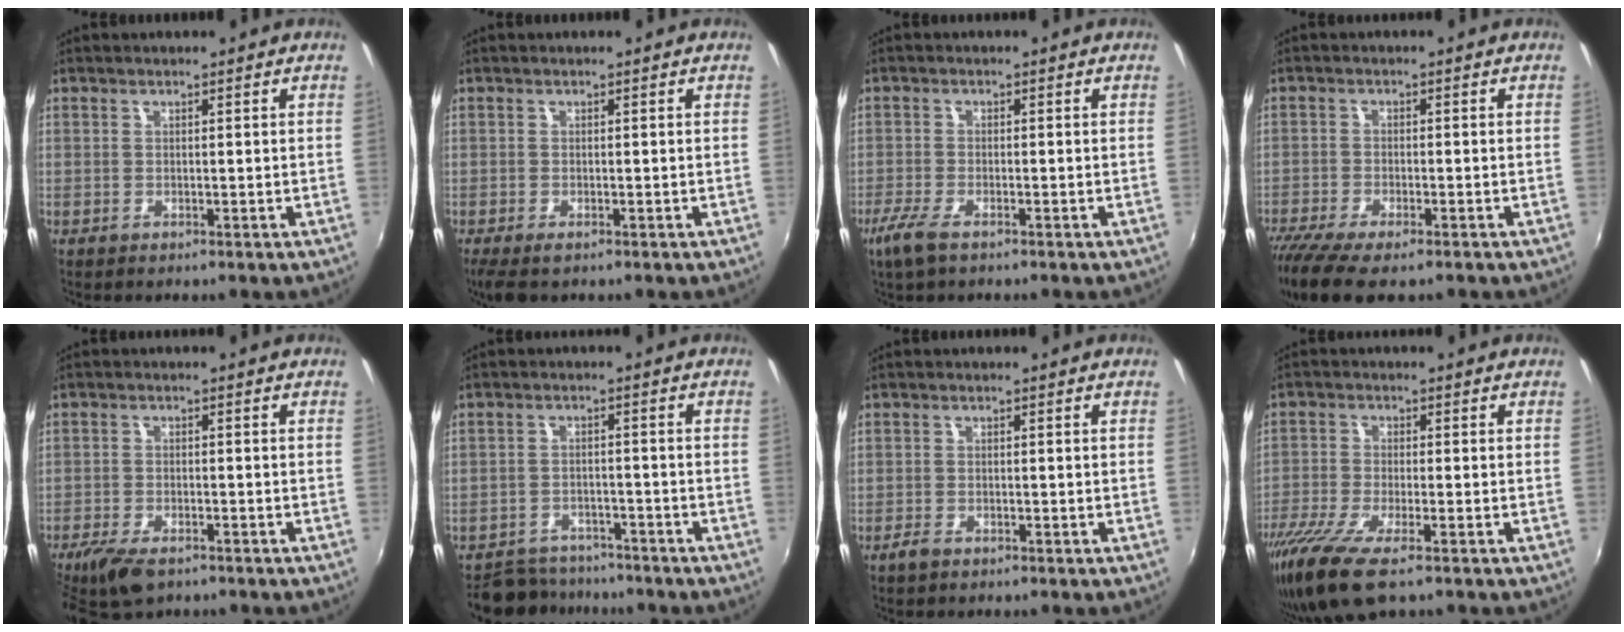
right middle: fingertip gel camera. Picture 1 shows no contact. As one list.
[{"total": 4.4, "force": [-2.8, 1.5, 3.0], "torque": [-0.061, -0.022, -0.044]}, {"total": 4.5, "force": [-3.1, 1.2, 3.1], "torque": [-0.080, -0.010, -0.060]}, {"total": 10.1, "force": [-7.6, 2.7, 6.1], "torque": [-0.148, -0.046, -0.139]}, {"total": 7.6, "force": [-5.5, 3.0, 4.2], "torque": [-0.110, -0.021, -0.101]}, {"total": 8.7, "force": [-7.8, 3.5, 1.5], "torque": [-0.050, 0.005, -0.115]}, {"total": 1.7, "force": [-1.4, 0.7, 0.8], "torque": [-0.019, -0.001, -0.027]}, {"total": 10.9, "force": [-7.4, 2.4, 7.6], "torque": [-0.177, -0.040, -0.142]}]